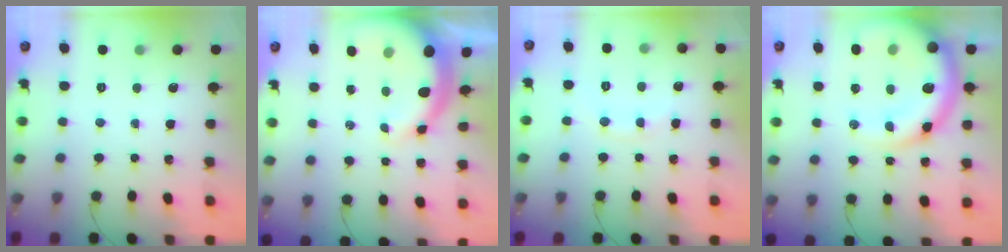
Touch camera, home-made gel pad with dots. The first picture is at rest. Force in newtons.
{"total": 11.6, "press": 11.4, "slide": 2.3}
{"total": 6.8, "press": 6.7, "slide": 1.6}
{"total": 20.1, "press": 19.5, "slide": 4.7}